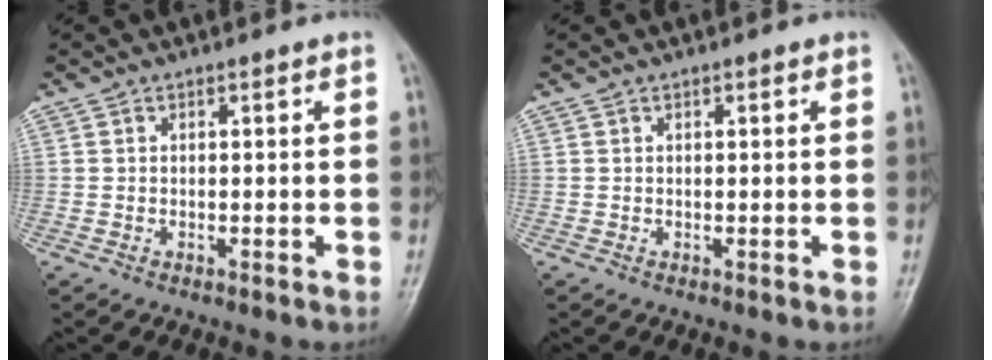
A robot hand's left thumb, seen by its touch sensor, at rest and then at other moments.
{"total": 0.5, "force": [0.3, 0.2, 0.4], "torque": [-0.007, -0.001, 0.004]}